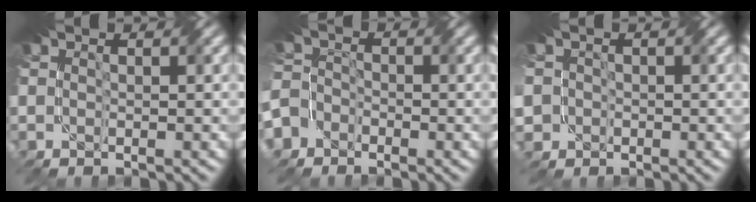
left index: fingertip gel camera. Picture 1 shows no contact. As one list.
[{"total": 5.4, "force": [-3.6, 3.9, 0.8], "torque": [-0.009, -0.003, -0.074]}, {"total": 3.7, "force": [-0.6, 3.6, 0.9], "torque": [-0.033, 0.010, -0.017]}]